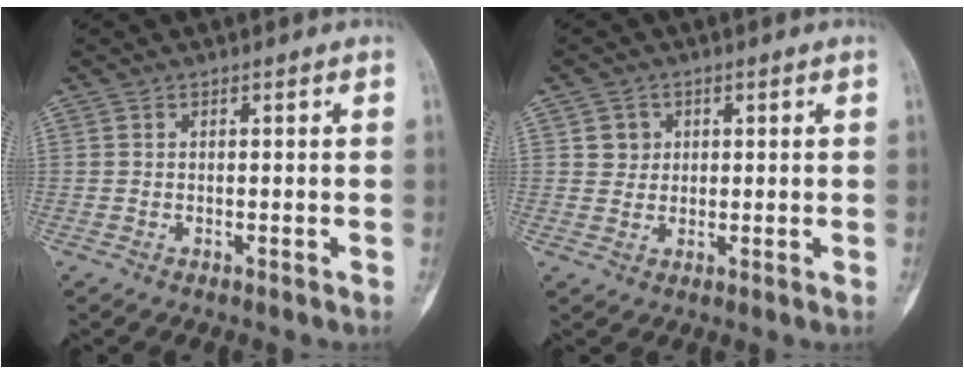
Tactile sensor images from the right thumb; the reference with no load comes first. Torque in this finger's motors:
{"motor_torque": [-0.06, -0.16, 0.49, -0.09, -0.01]}